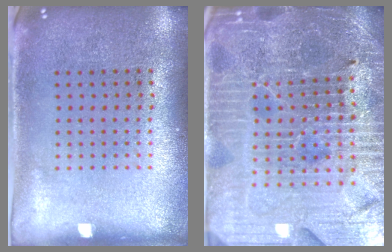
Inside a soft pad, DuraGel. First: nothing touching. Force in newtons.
{"total": 5.7, "press": 5.3, "slide": 2.1}